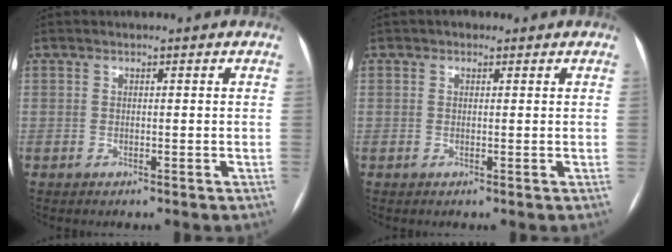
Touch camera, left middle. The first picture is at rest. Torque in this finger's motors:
{"motor_torque": [-0.06, -0.01, -0.02, 0.00]}